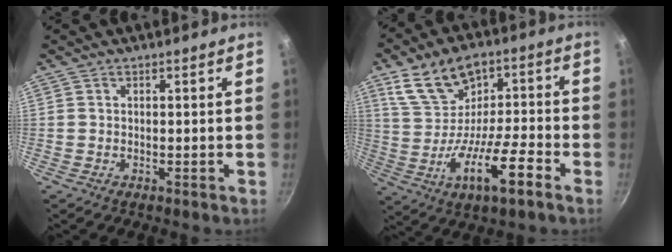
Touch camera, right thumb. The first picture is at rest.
{"total": 13.9, "force": [-2.0, 7.6, 11.5], "torque": [-0.164, 0.019, -0.036]}